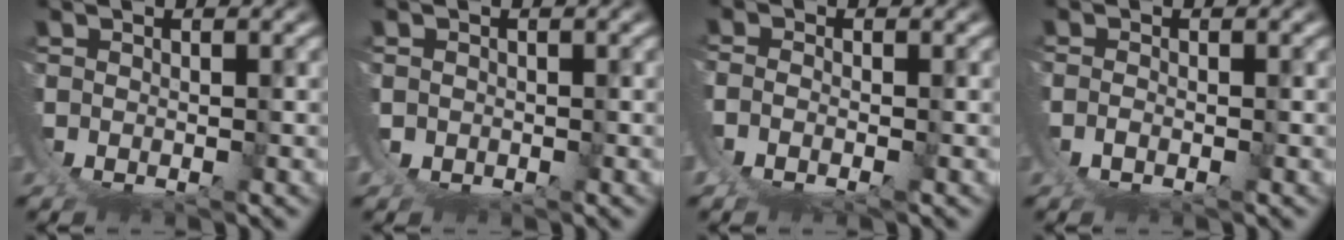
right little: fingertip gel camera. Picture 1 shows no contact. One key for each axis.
{"total": 1.0, "fx": 0.8, "fy": 0.5, "fz": -0.3, "tx": -0.010, "ty": -0.001, "tz": 0.013}
{"total": 3.5, "fx": 0.1, "fy": 2.6, "fz": 2.4, "tx": -0.067, "ty": -0.014, "tz": 0.004}
{"total": 1.5, "fx": 0.2, "fy": 0.9, "fz": 1.1, "tx": -0.029, "ty": -0.004, "tz": 0.005}